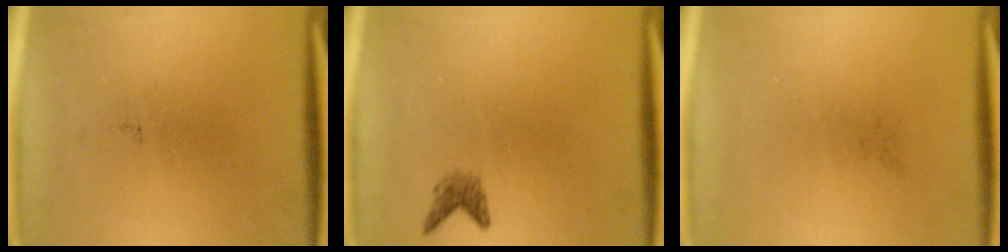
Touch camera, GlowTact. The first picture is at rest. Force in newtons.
{"total": 1.5}
{"total": 0.0}